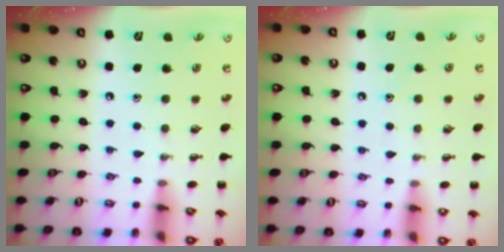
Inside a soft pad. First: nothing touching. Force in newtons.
{"total": 5.8, "press": 5.6, "slide": 1.7}